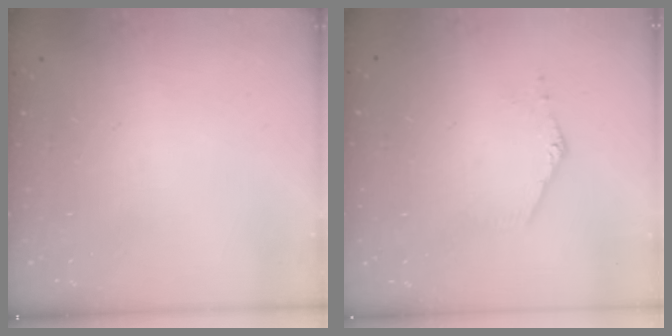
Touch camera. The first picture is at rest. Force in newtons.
{"total": 1.9, "press": 1.9, "slide": 0.1}